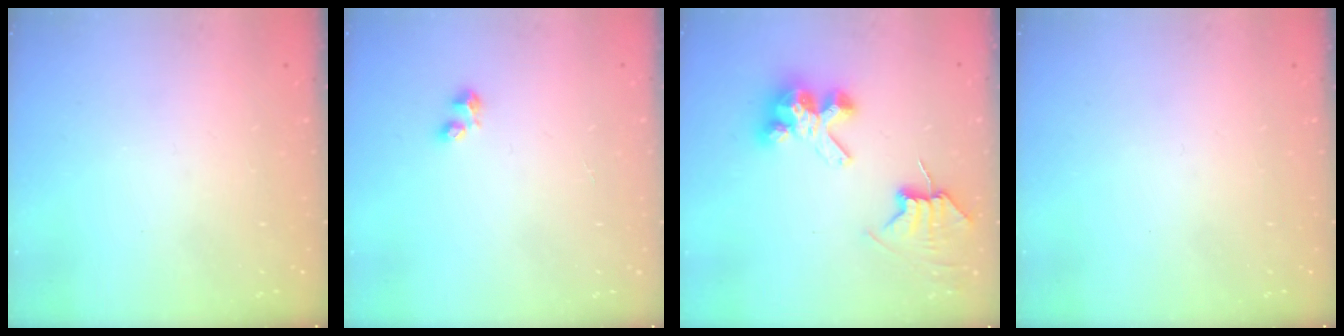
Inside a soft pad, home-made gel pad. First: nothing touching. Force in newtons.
{"total": 2.9, "press": 2.8, "slide": 0.6}
{"total": 7.2, "press": 7.2, "slide": 0.6}
{"total": 0.0}